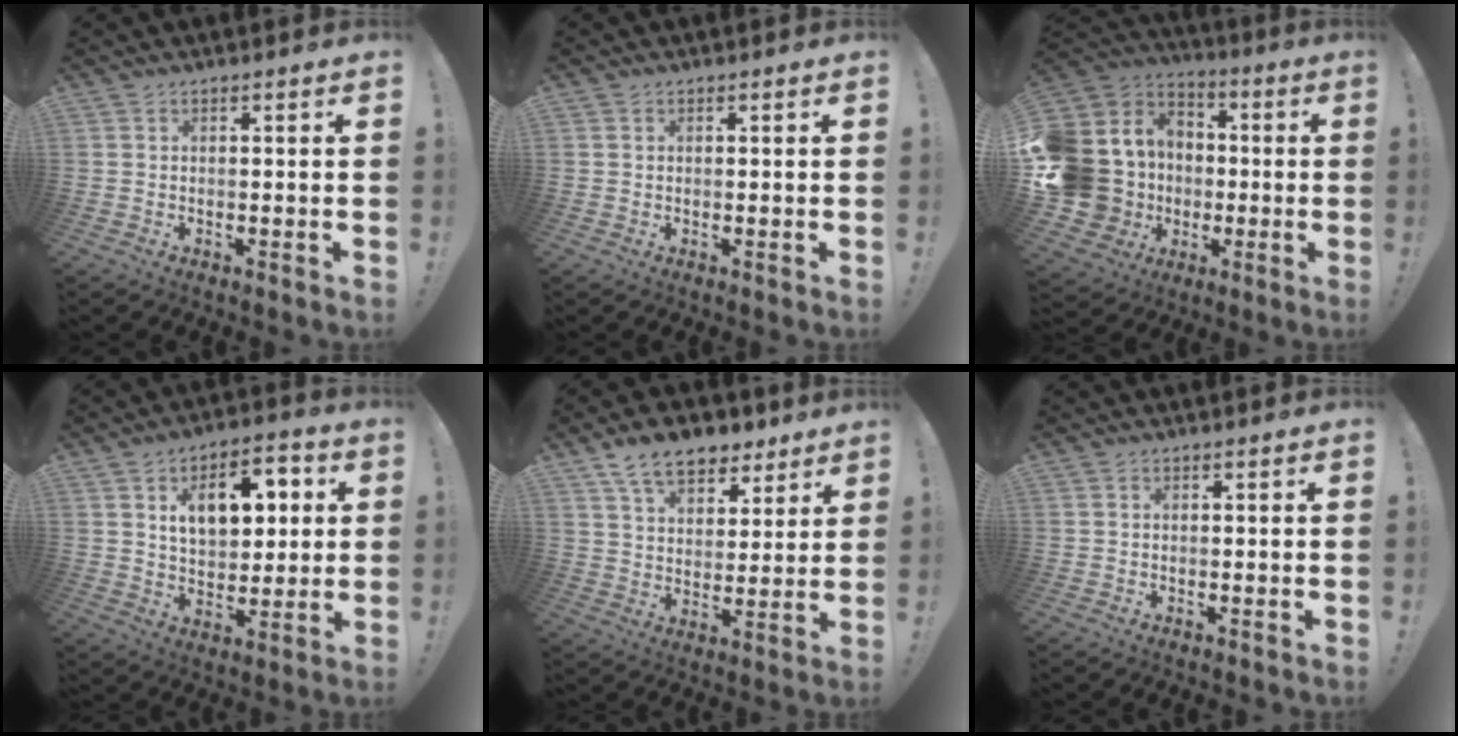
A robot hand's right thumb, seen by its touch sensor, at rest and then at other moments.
{"total": 0.5, "force": [0.2, 0.5, -0.2], "torque": [0.004, 0.002, 0.004]}
{"total": 19.7, "force": [-2.6, 17.6, 8.6], "torque": [-0.173, 0.018, 0.006]}
{"total": 13.4, "force": [4.5, 8.4, 9.4], "torque": [-0.133, -0.006, 0.081]}
{"total": 12.7, "force": [8.6, 7.1, 6.1], "torque": [-0.094, -0.048, 0.160]}
{"total": 0.0}